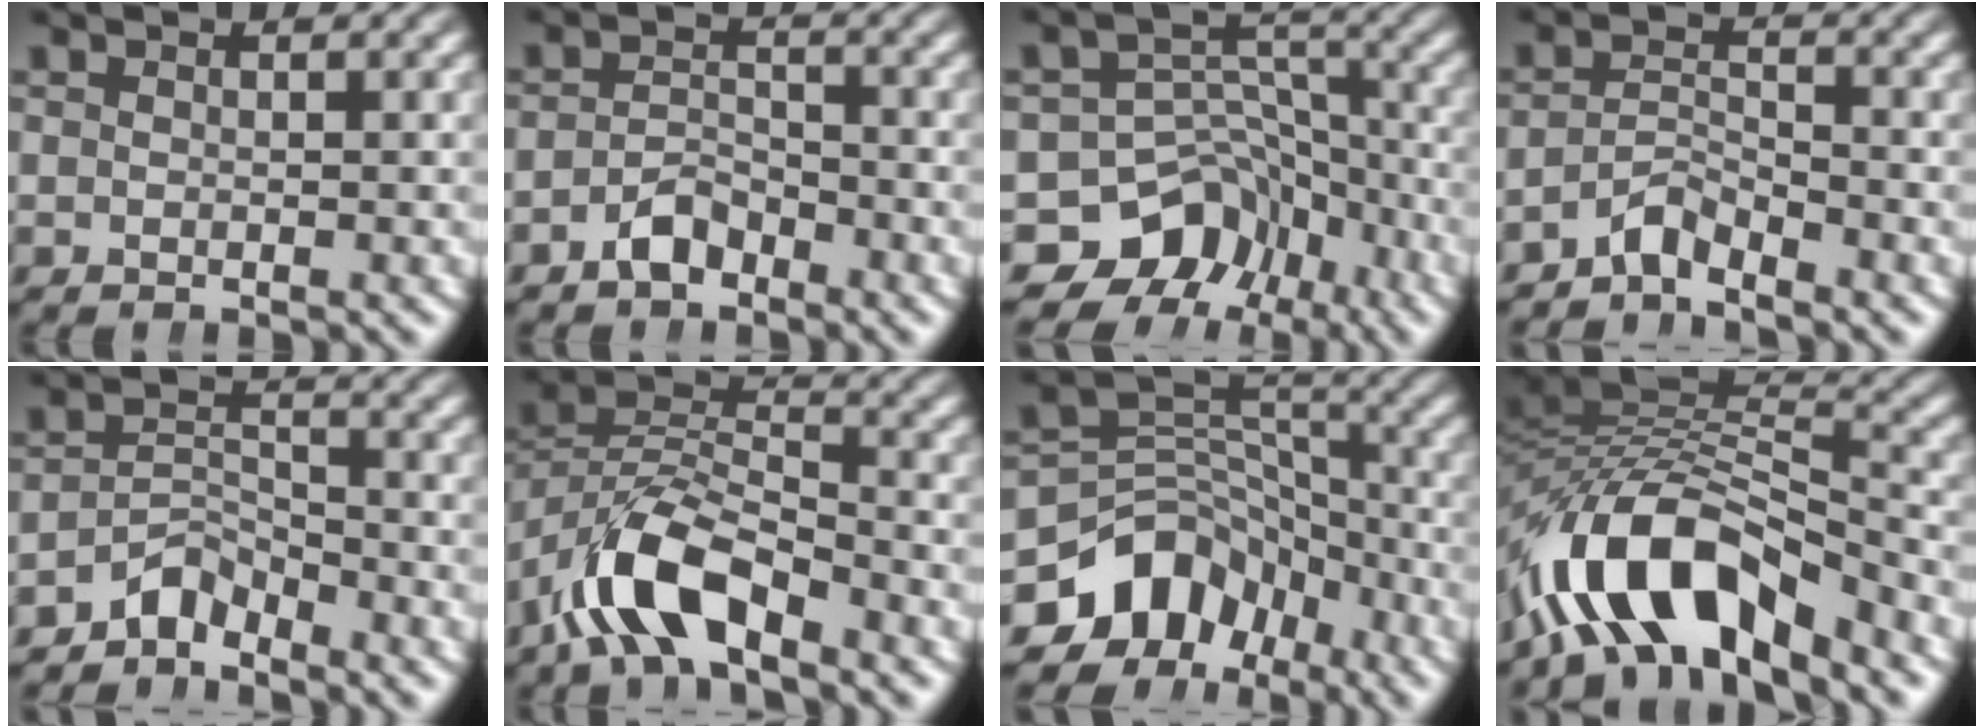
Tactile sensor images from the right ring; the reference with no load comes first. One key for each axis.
{"total": 2.9, "fx": -2.3, "fy": 1.4, "fz": 1.0, "tx": -0.014, "ty": -0.006, "tz": -0.038}
{"total": 13.6, "fx": -5.9, "fy": 11.1, "fz": 5.2, "tx": -0.090, "ty": -0.055, "tz": -0.087}
{"total": 3.5, "fx": -2.7, "fy": 1.6, "fz": 1.4, "tx": -0.028, "ty": -0.009, "tz": -0.049}
{"total": 4.3, "fx": -3.3, "fy": 2.4, "fz": 1.5, "tx": -0.022, "ty": -0.010, "tz": -0.058}
{"total": 6.5, "fx": -2.3, "fy": 4.2, "fz": 4.4, "tx": -0.100, "ty": -0.020, "tz": -0.036}
{"total": 10.9, "fx": -4.4, "fy": 8.5, "fz": 5.4, "tx": -0.078, "ty": -0.021, "tz": -0.072}
{"total": 10.1, "fx": -3.4, "fy": 6.4, "fz": 7.1, "tx": -0.155, "ty": -0.039, "tz": -0.044}